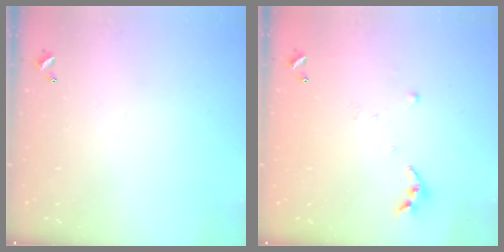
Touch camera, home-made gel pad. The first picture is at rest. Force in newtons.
{"total": 3.8, "press": 3.8, "slide": 0.4}